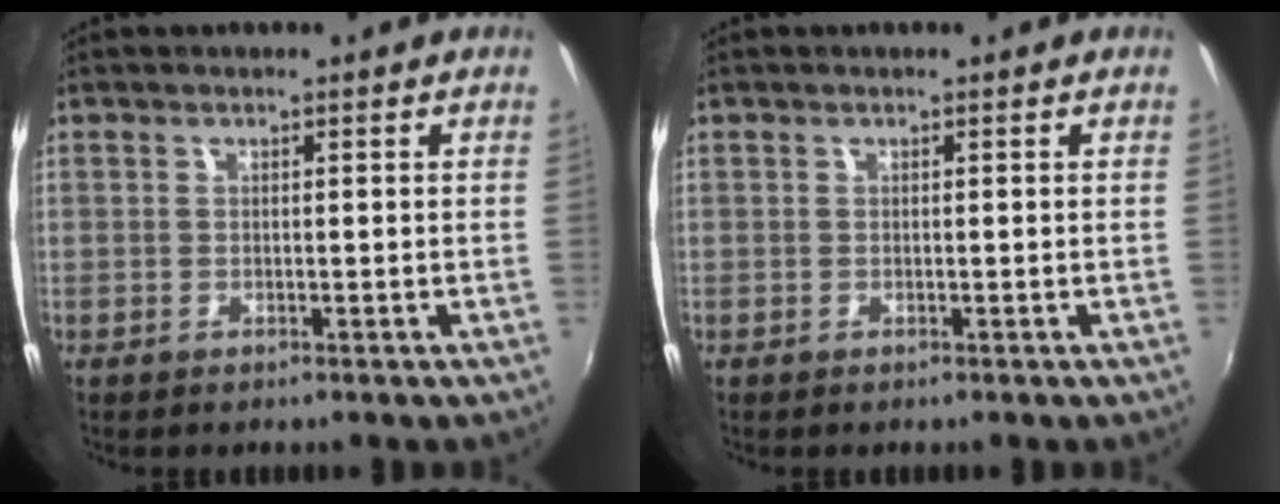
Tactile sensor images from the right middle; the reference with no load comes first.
{"total": 0.0}